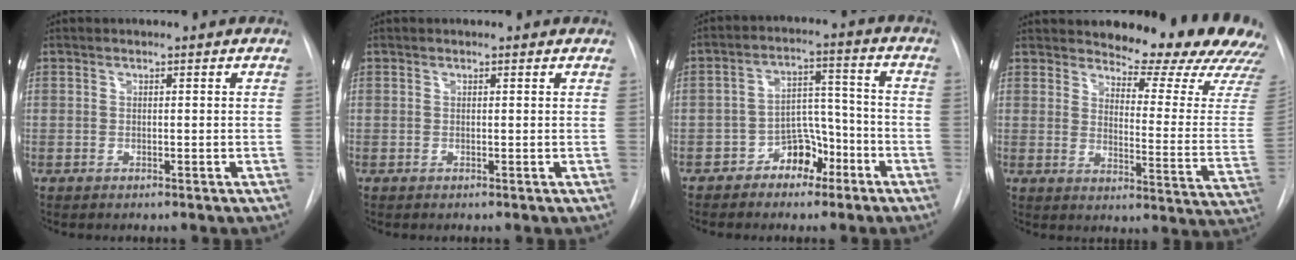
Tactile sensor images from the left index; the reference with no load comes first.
{"total": 0.6, "force": [0.6, 0.2, 0.1], "torque": [-0.006, 0.004, 0.006]}
{"total": 6.6, "force": [-4.0, 4.1, 3.4], "torque": [-0.056, 0.027, -0.064]}
{"total": 19.6, "force": [17.7, 3.4, 7.6], "torque": [-0.090, -0.093, 0.202]}